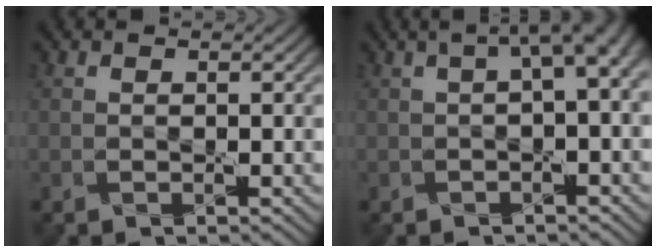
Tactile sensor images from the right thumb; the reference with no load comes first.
{"total": 4.8, "force": [0.9, 1.2, 4.6], "torque": [-0.062, 0.017, 0.013]}